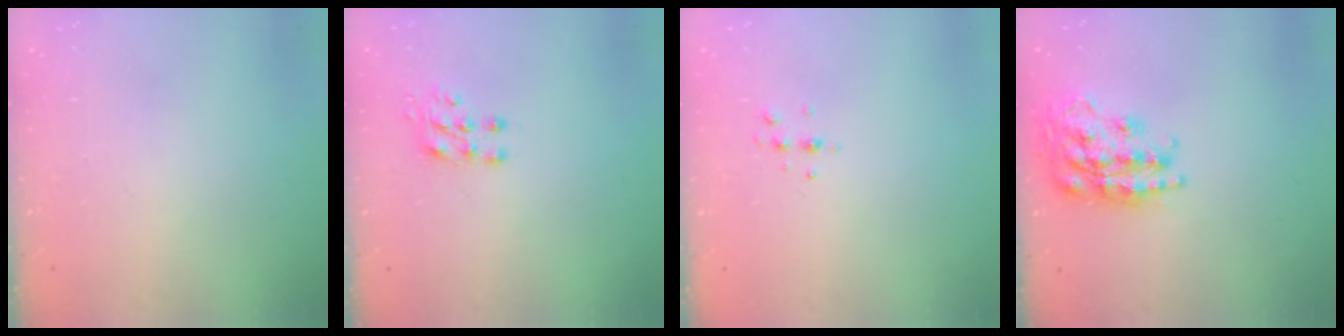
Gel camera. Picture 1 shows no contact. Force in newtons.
{"total": 7.1, "press": 7.1, "slide": 0.8}
{"total": 4.7, "press": 4.6, "slide": 0.6}
{"total": 20.5, "press": 20.5, "slide": 1.4}